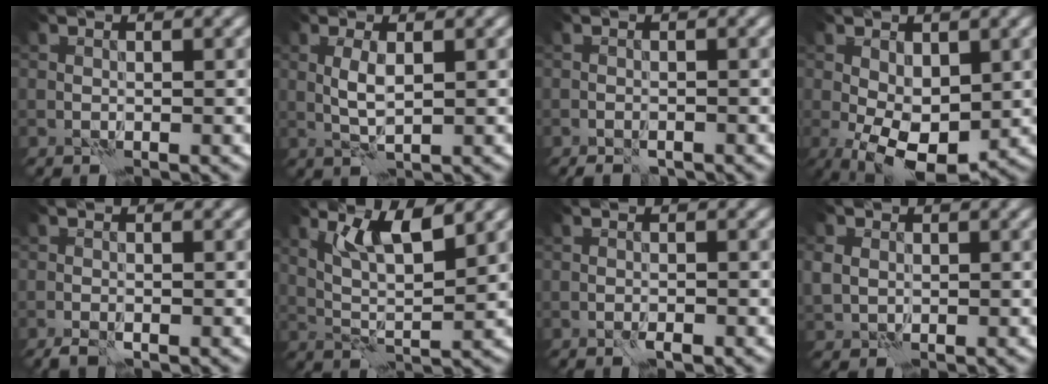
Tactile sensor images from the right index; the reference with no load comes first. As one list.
[{"total": 2.0, "force": [0.4, 0.4, 1.9], "torque": [-0.047, 0.001, 0.008]}, {"total": 1.6, "force": [-1.3, 0.5, 0.8], "torque": [-0.020, 0.002, -0.021]}, {"total": 7.5, "force": [-1.7, 4.2, 6.0], "torque": [-0.120, -0.018, -0.026]}, {"total": 1.6, "force": [-1.1, 0.4, 1.1], "torque": [-0.024, -0.003, -0.024]}, {"total": 4.2, "force": [2.4, 0.8, 3.4], "torque": [-0.075, -0.006, 0.048]}, {"total": 1.0, "force": [-0.6, 0.2, 0.7], "torque": [-0.015, -0.001, -0.013]}, {"total": 2.3, "force": [0.3, 2.0, 1.0], "torque": [-0.030, 0.004, 0.006]}]